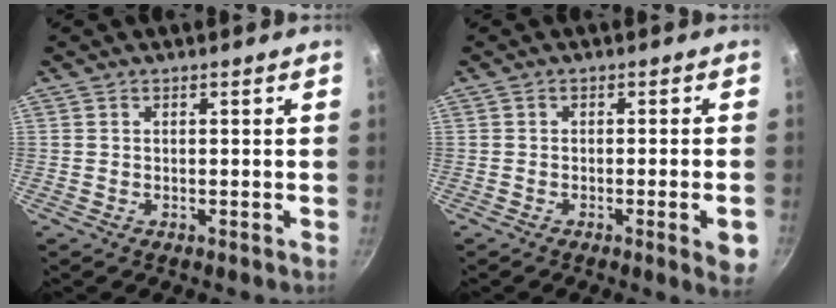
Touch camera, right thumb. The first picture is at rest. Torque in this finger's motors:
{"motor_torque": [0.11, -0.05, -0.03, 0.49, 0.00]}